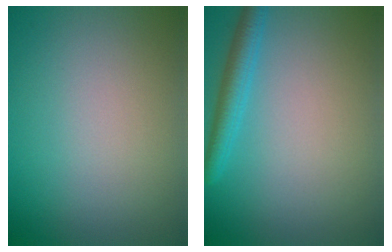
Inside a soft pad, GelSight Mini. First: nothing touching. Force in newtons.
{"total": 2.8, "press": 2.8, "slide": 0.1}